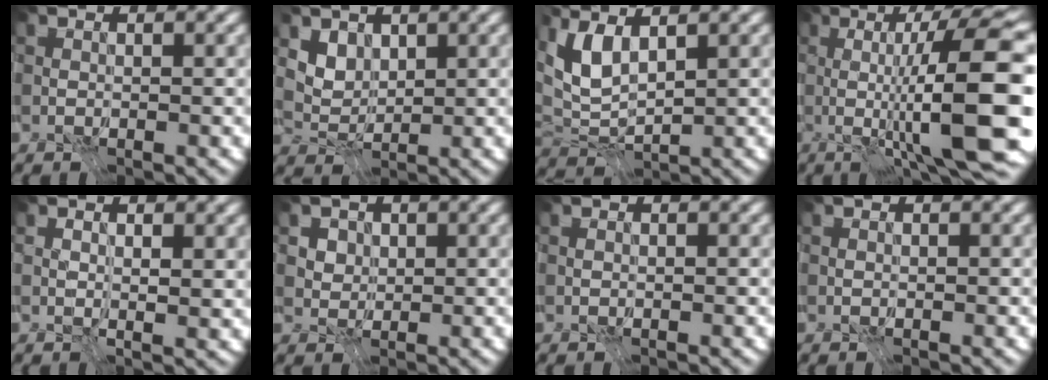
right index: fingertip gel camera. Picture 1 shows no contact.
{"total": 1.1, "force": [1.0, 0.5, 0.1], "torque": [-0.017, -0.022, 0.047]}
{"total": 1.6, "force": [0.7, -0.8, 1.2], "torque": [-0.030, -0.009, 0.028]}
{"total": 11.5, "force": [-2.5, -0.2, 11.2], "torque": [-0.150, -0.003, -0.030]}
{"total": 2.1, "force": [1.3, 0.8, 1.4], "torque": [-0.021, -0.012, 0.028]}
{"total": 4.2, "force": [2.5, 2.8, 1.8], "torque": [-0.034, 0.001, 0.034]}
{"total": 0.0}
{"total": 0.0}